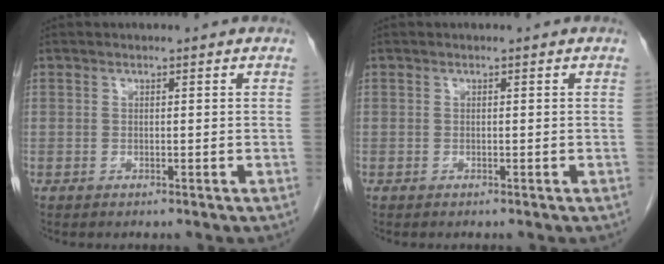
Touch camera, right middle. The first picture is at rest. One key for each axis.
{"total": 0.0}